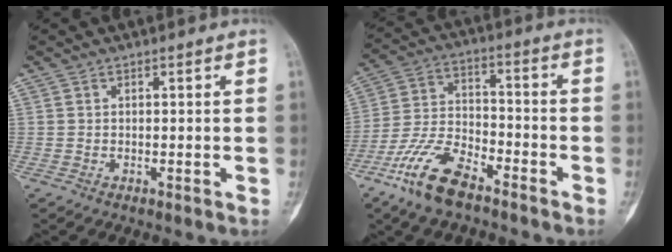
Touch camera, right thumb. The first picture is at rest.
{"total": 12.5, "force": [-8.5, 5.0, 7.7], "torque": [-0.163, 0.043, -0.172]}